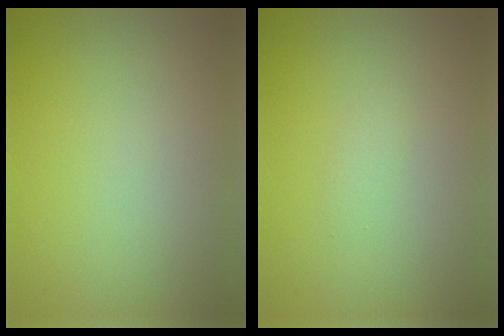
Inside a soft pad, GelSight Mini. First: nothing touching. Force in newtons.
{"total": 0.8, "press": 0.8, "slide": 0.1}